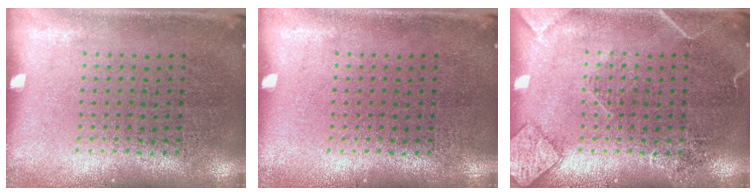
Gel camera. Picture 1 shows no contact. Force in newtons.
{"total": 0.0}
{"total": 2.3, "press": 2.3, "slide": 0.3}